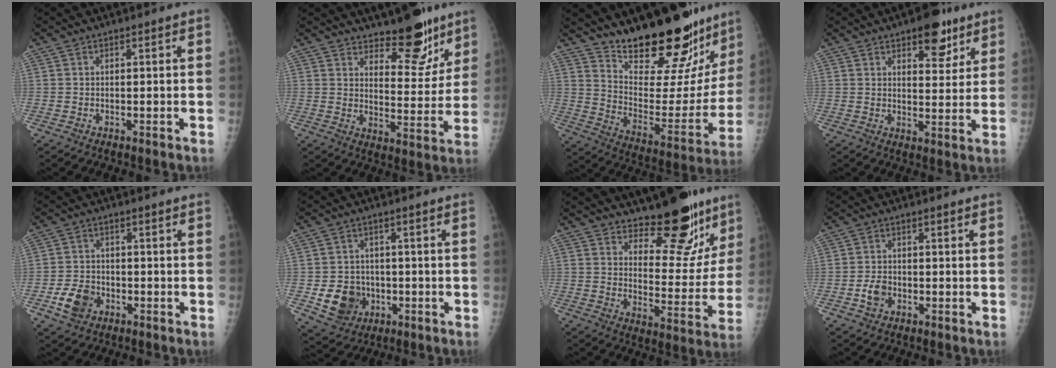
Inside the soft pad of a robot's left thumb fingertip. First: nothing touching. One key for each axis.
{"total": 11.7, "fx": 8.7, "fy": 4.7, "fz": 6.2, "tx": -0.044, "ty": -0.066, "tz": 0.135}
{"total": 26.6, "fx": 22.0, "fy": 8.0, "fz": 12.6, "tx": -0.153, "ty": -0.143, "tz": 0.317}
{"total": 8.9, "fx": 5.4, "fy": 4.3, "fz": 5.6, "tx": -0.044, "ty": -0.026, "tz": 0.073}
{"total": 6.1, "fx": -2.6, "fy": 4.6, "fz": 3.0, "tx": -0.048, "ty": 0.013, "tz": -0.044}
{"total": 8.6, "fx": -2.0, "fy": 7.6, "fz": 3.5, "tx": -0.030, "ty": 0.008, "tz": -0.023}
{"total": 14.7, "fx": 11.4, "fy": 5.6, "fz": 7.3, "tx": -0.046, "ty": -0.097, "tz": 0.164}
{"total": 3.3, "fx": -1.2, "fy": 2.5, "fz": 1.9, "tx": -0.029, "ty": 0.009, "tz": -0.023}